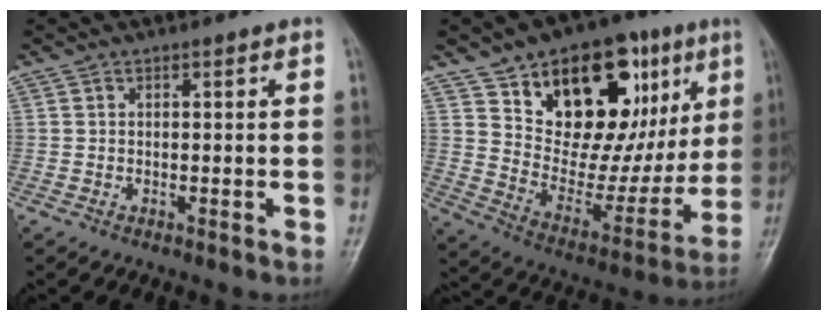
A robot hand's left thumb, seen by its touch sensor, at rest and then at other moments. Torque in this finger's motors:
{"motor_torque": [0.11, 0.93, 1.29, -1.49, 0.16]}